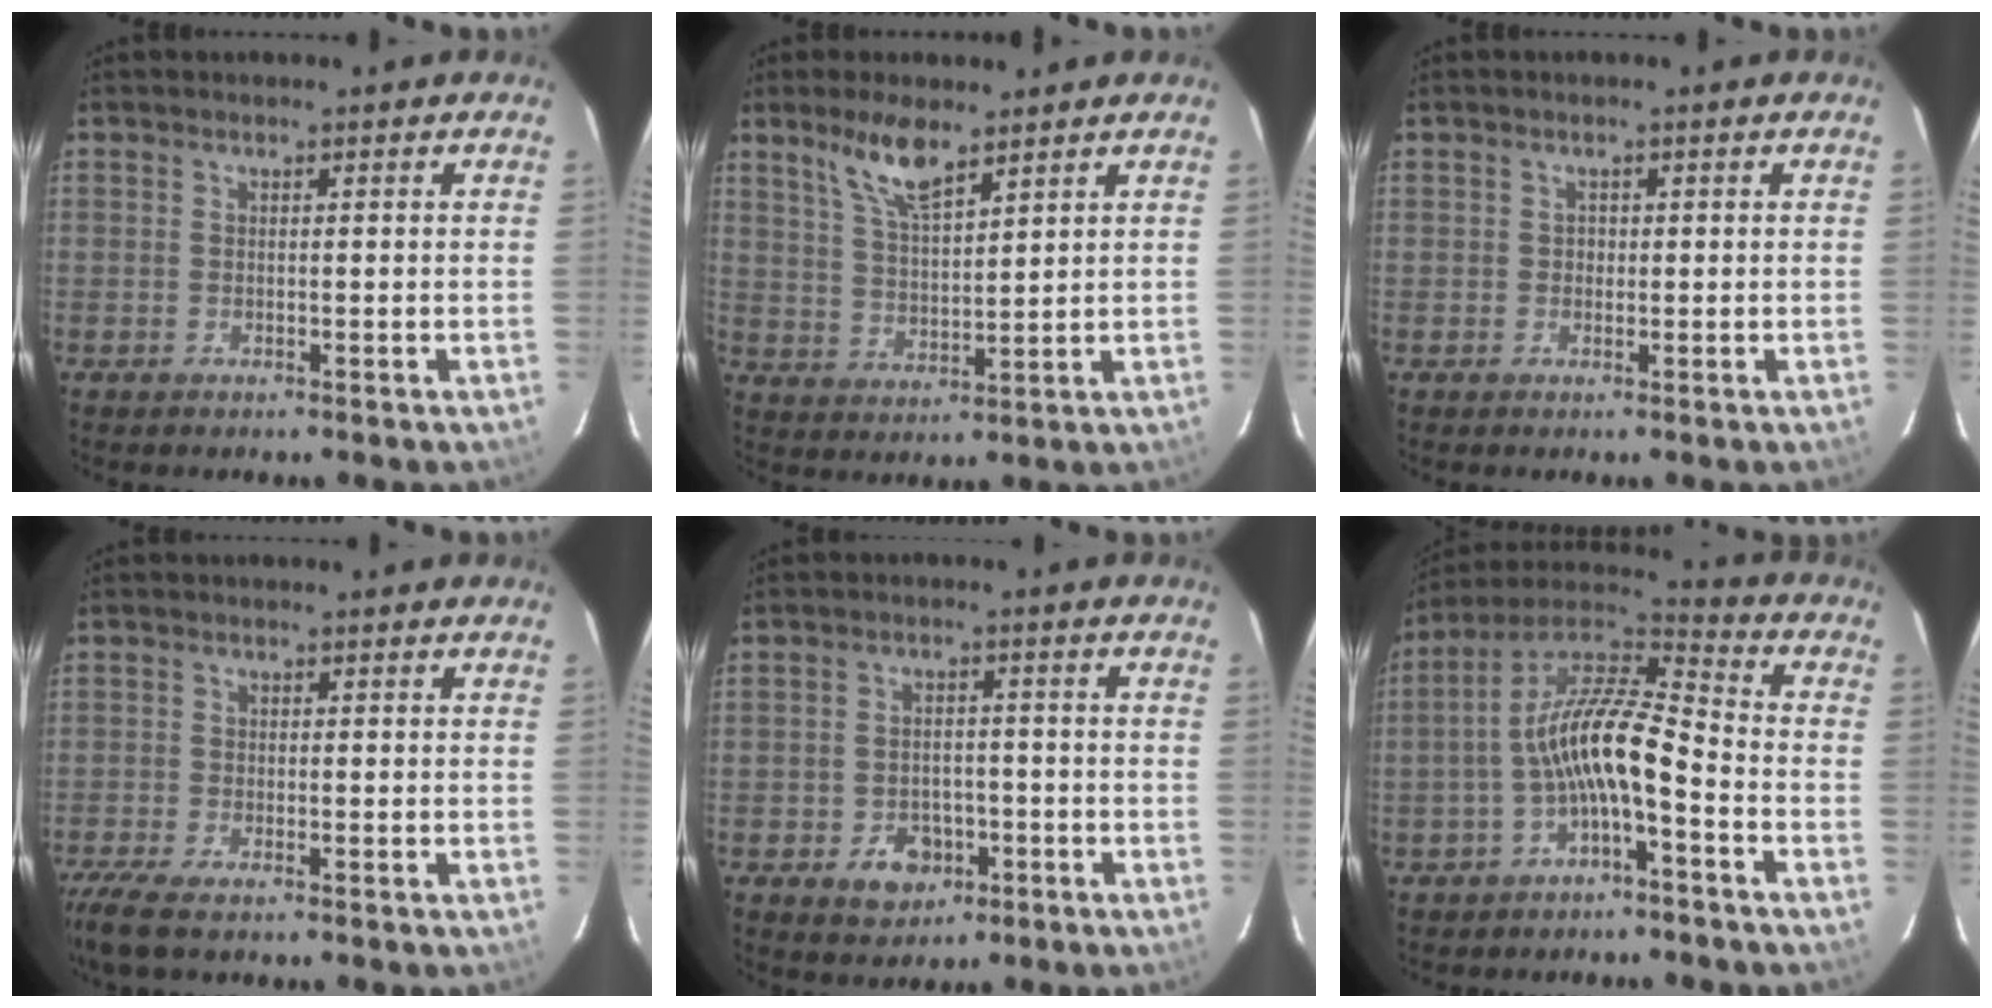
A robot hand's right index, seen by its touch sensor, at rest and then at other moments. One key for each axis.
{"total": 7.8, "fx": 5.6, "fy": 2.1, "fz": 5.1, "tx": -0.098, "ty": 0.002, "tz": 0.114}
{"total": 0.9, "fx": 0.0, "fy": 0.9, "fz": 0.1, "tx": 0.004, "ty": 0.002, "tz": 0.000}
{"total": 6.0, "fx": -4.6, "fy": 1.4, "fz": 3.5, "tx": -0.094, "ty": -0.024, "tz": -0.093}
{"total": 6.5, "fx": -3.0, "fy": 5.0, "fz": 3.0, "tx": -0.067, "ty": 0.010, "tz": -0.028}
{"total": 12.3, "fx": -4.0, "fy": 3.4, "fz": 11.1, "tx": -0.223, "ty": 0.015, "tz": -0.080}